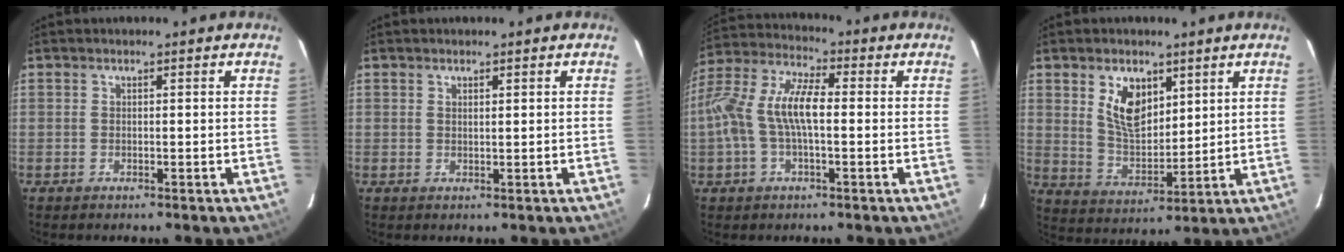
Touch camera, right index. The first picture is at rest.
{"total": 0.7, "force": [0.6, 0.2, 0.4], "torque": [-0.008, 0.001, 0.011]}
{"total": 12.4, "force": [-0.9, 4.7, 11.4], "torque": [-0.240, 0.017, -0.021]}
{"total": 9.2, "force": [4.2, 5.2, 6.2], "torque": [-0.112, 0.006, 0.091]}